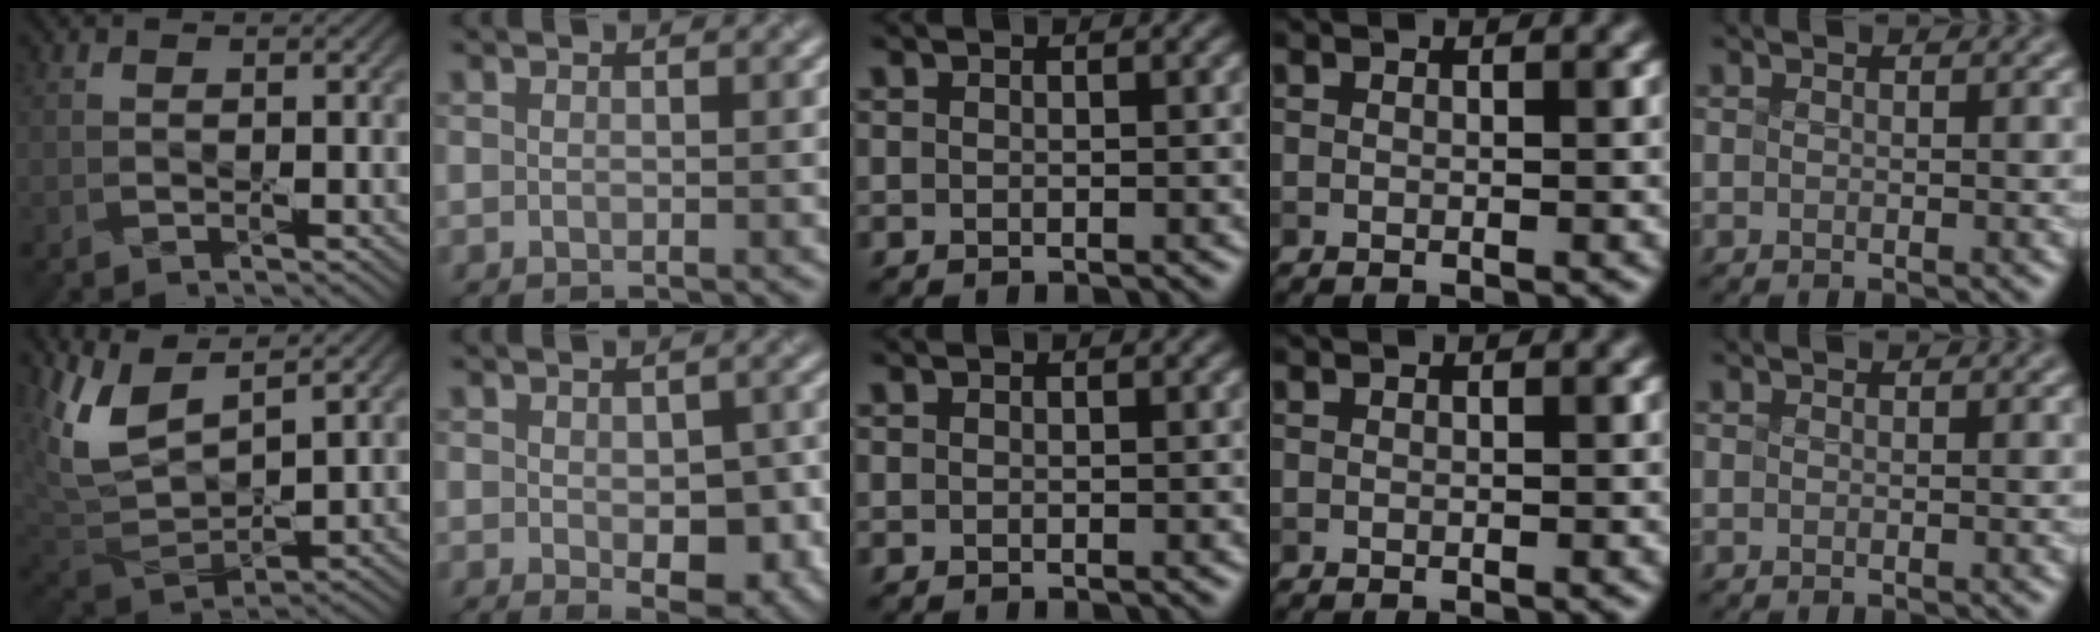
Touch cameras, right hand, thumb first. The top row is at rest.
{"thumb": {"total": 10.5, "force": [6.1, 4.3, 7.4], "torque": [-0.187, 0.004, 0.124]}, "index": {"total": 6.0, "force": [-1.2, 3.0, 5.1], "torque": [-0.070, -0.015, -0.008]}}